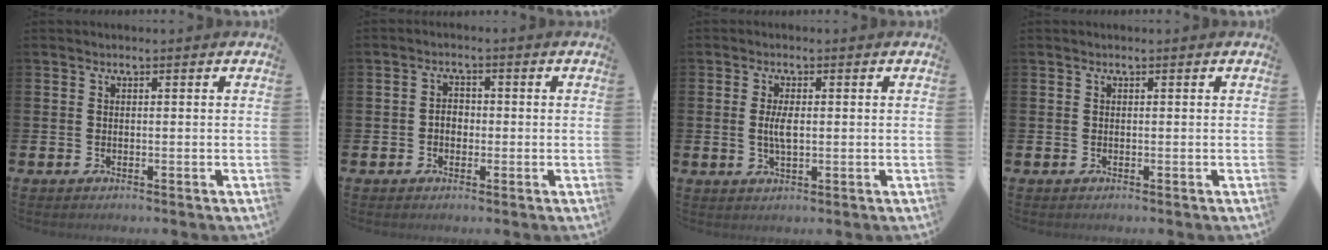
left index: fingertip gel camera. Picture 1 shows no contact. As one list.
[{"total": 2.3, "force": [-0.4, 1.8, 1.4], "torque": [-0.015, 0.002, -0.012]}, {"total": 3.3, "force": [0.3, 1.3, 3.1], "torque": [-0.048, 0.000, 0.001]}, {"total": 0.0}]